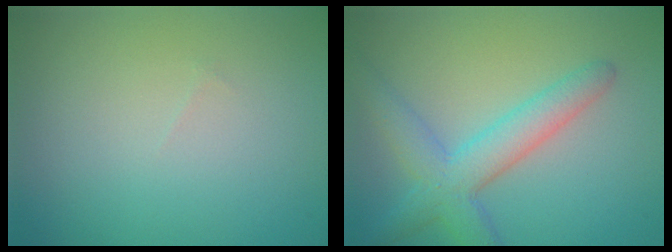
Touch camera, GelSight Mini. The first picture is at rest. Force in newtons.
{"total": 4.6, "press": 4.6, "slide": 0.2}